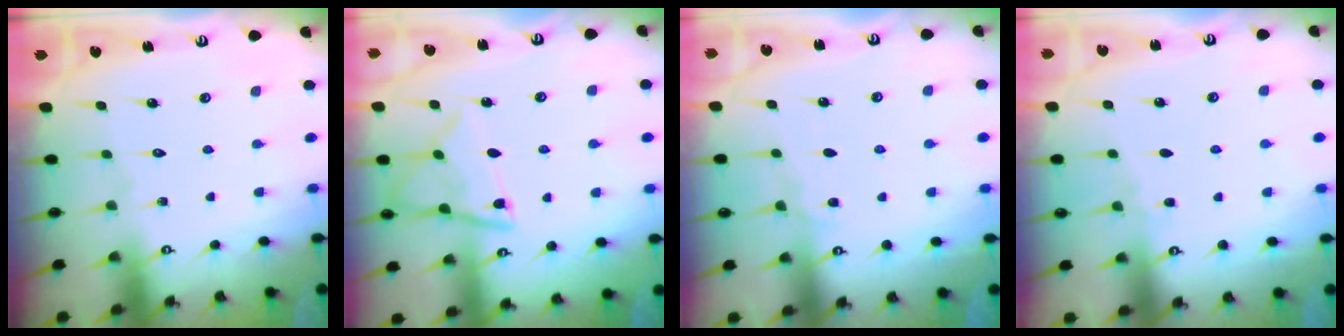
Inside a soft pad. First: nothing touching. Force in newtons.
{"total": 11.5, "press": 11.4, "slide": 1.1}
{"total": 5.0, "press": 5.0, "slide": 0.6}
{"total": 4.5, "press": 4.5, "slide": 0.6}